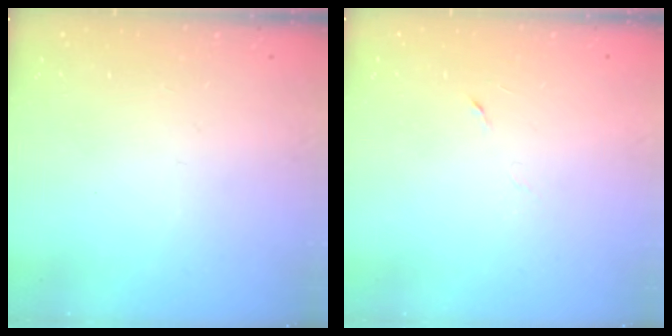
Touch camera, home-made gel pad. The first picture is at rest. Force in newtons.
{"total": 2.9, "press": 2.7, "slide": 1.0}